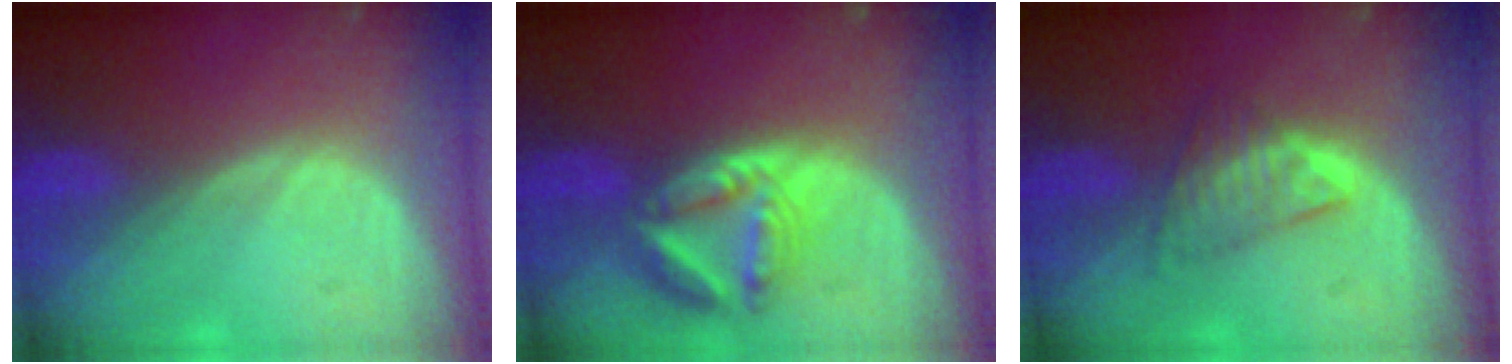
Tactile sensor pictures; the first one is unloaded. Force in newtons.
{"total": 7.9, "press": 6.9, "slide": 3.9}
{"total": 4.4, "press": 4.3, "slide": 0.8}